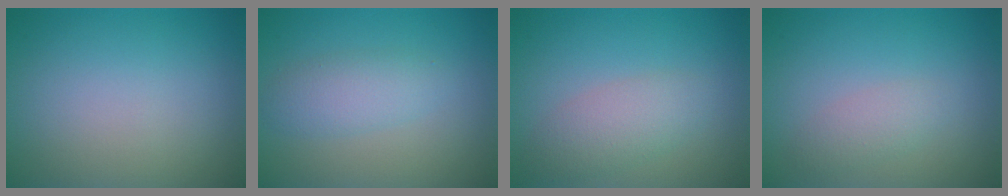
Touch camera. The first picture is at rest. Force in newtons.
{"total": 2.6, "press": 2.6, "slide": 0.2}
{"total": 3.0, "press": 3.0, "slide": 0.1}
{"total": 1.6, "press": 1.6, "slide": 0.1}